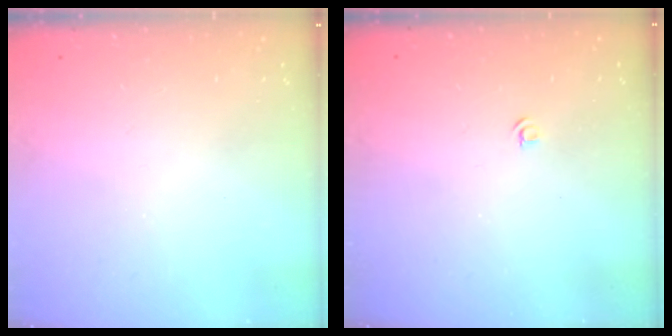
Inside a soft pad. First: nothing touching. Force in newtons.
{"total": 3.2, "press": 3.2, "slide": 0.4}